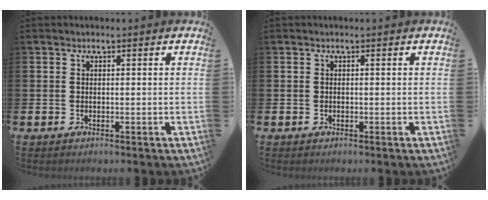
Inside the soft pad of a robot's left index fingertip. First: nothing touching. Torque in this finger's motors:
{"motor_torque": [-0.29, 0.04, 0.01, -0.01]}